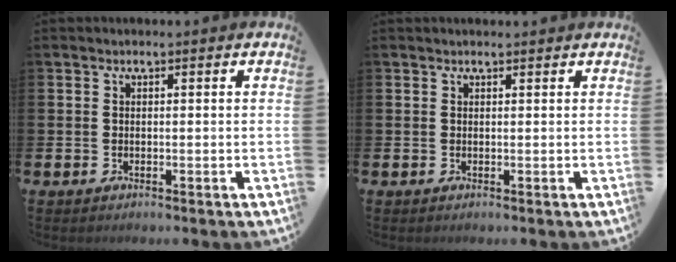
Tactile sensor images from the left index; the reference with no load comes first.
{"total": 0.5, "force": [0.5, 0.1, 0.1], "torque": [0.007, -0.002, 0.008]}